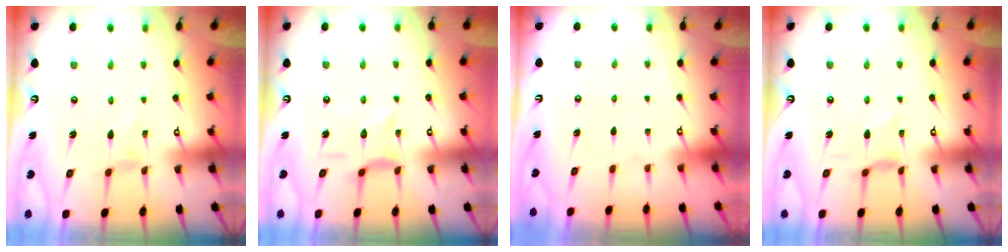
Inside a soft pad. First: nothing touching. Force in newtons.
{"total": 3.6, "press": 3.6, "slide": 0.2}
{"total": 0.0}
{"total": 1.4, "press": 1.3, "slide": 0.3}